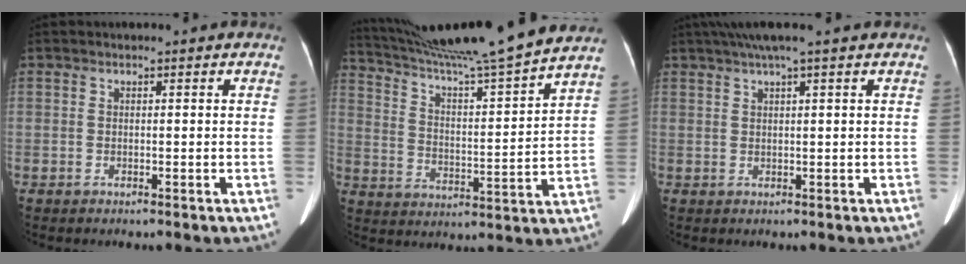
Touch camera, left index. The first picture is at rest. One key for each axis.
{"total": 21.4, "fx": 19.2, "fy": -2.2, "fz": 9.3, "tx": -0.165, "ty": -0.027, "tz": 0.288}
{"total": 5.9, "fx": 4.5, "fy": -0.9, "fz": 3.7, "tx": -0.061, "ty": 0.031, "tz": 0.072}